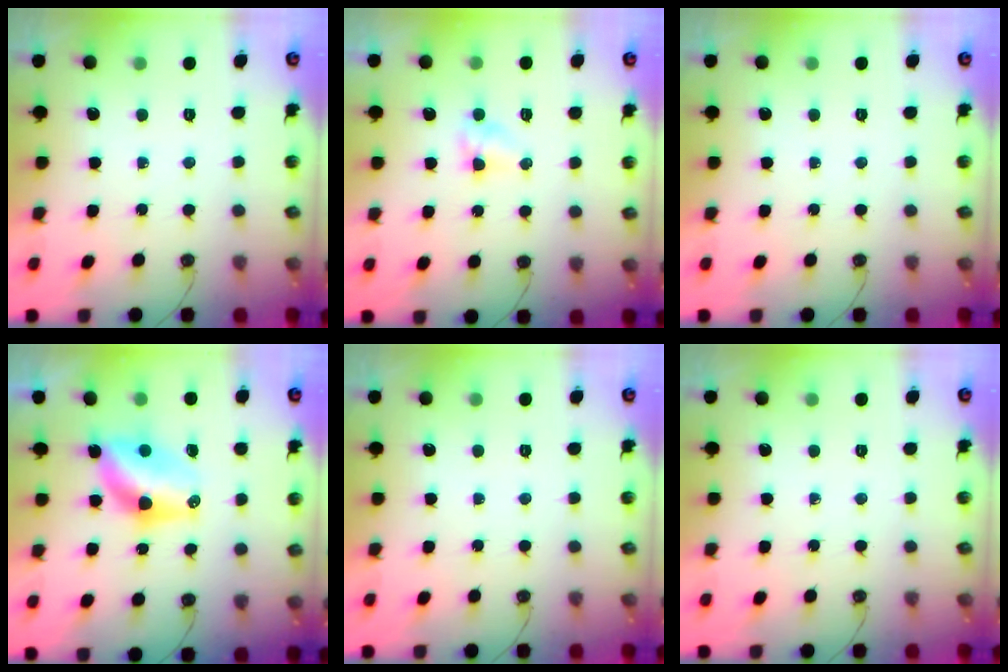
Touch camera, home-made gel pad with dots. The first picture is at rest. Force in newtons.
{"total": 2.8, "press": 2.8, "slide": 0.2}
{"total": 0.0}
{"total": 7.8, "press": 7.7, "slide": 1.2}
{"total": 0.0}
{"total": 0.0}